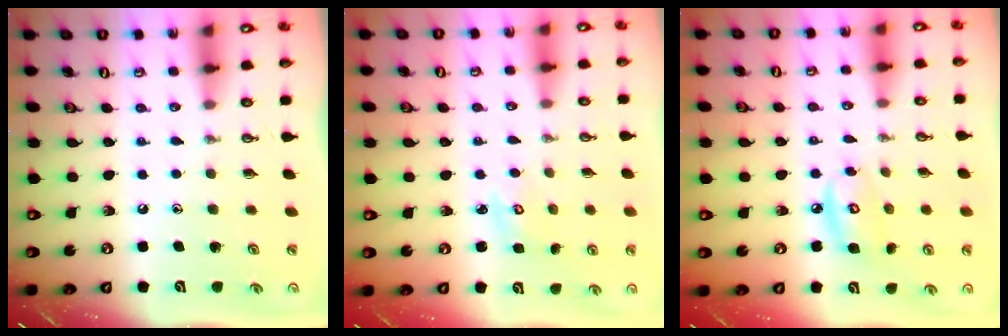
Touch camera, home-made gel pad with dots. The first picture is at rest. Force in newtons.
{"total": 3.0, "press": 3.0, "slide": 0.3}
{"total": 7.4, "press": 7.3, "slide": 0.4}